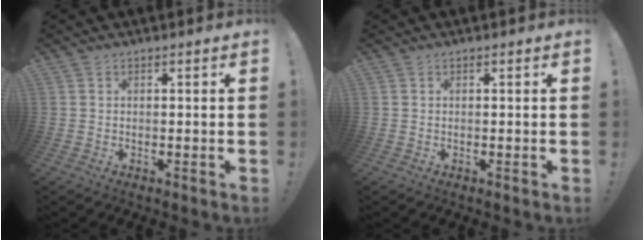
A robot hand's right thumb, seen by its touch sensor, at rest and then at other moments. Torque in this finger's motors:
{"motor_torque": [0.00, 0.00, -0.14, 0.14, 0.06]}